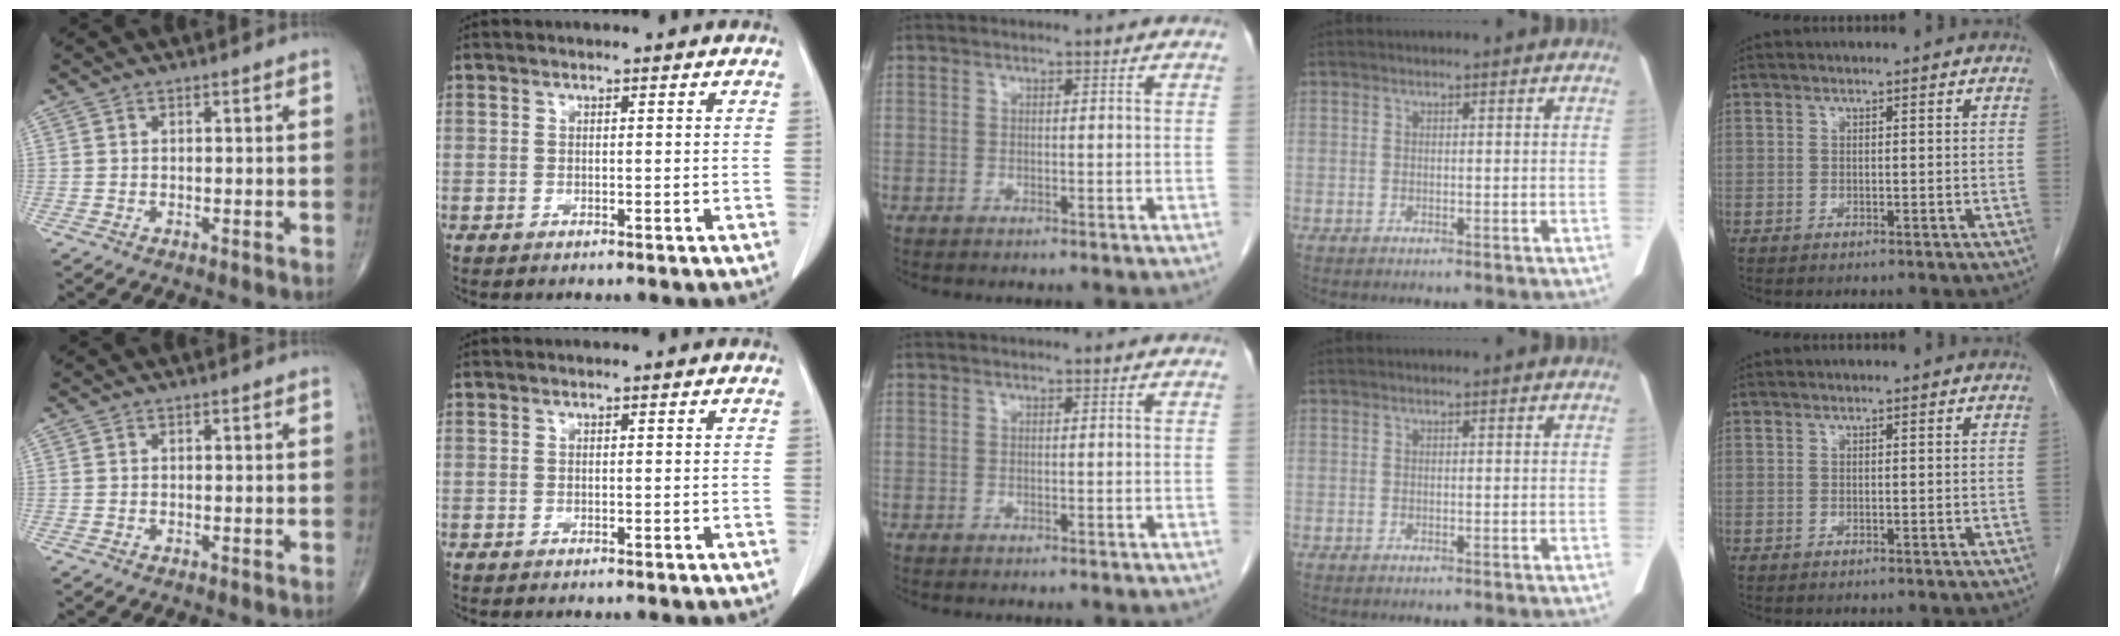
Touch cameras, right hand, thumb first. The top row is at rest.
{}